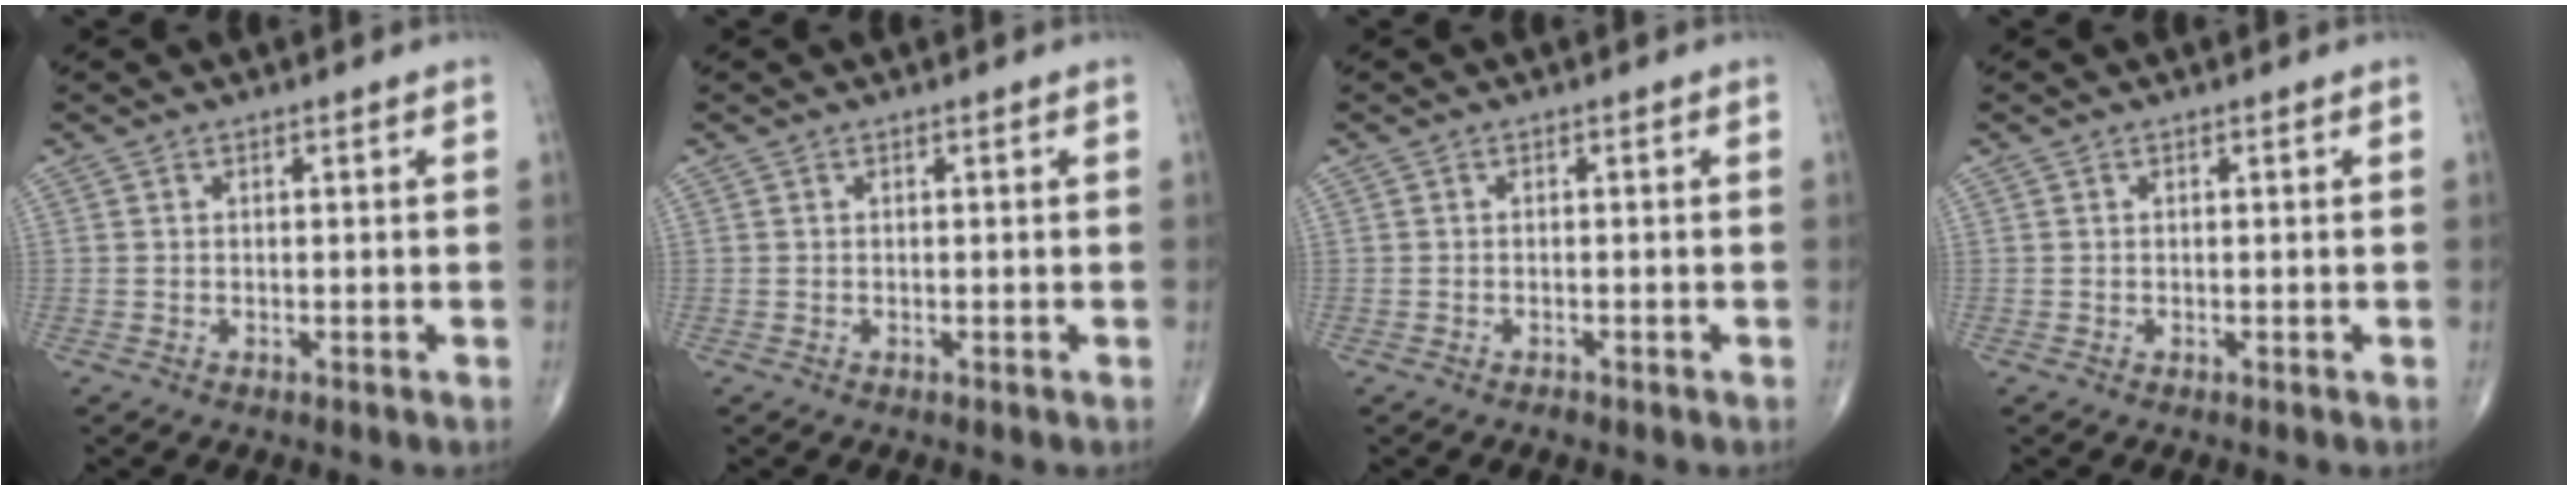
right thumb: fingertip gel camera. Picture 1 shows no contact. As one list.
[{"total": 0.0}, {"total": 0.8, "force": [-0.6, 0.3, 0.3], "torque": [-0.009, 0.004, -0.010]}, {"total": 0.0}]